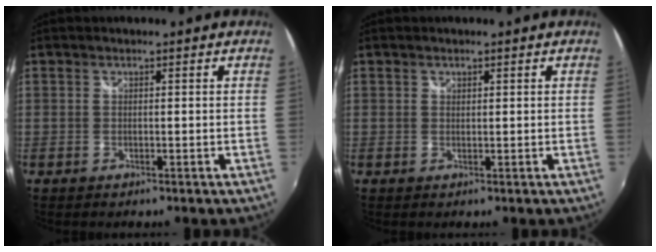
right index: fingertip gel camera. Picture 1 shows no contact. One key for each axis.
{"total": 0.6, "fx": 0.4, "fy": 0.4, "fz": 0.1, "tx": -0.001, "ty": 0.001, "tz": 0.005}